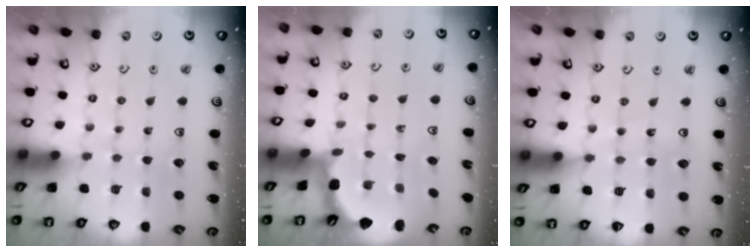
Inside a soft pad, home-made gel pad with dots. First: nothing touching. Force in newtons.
{"total": 1.9, "press": 1.9, "slide": 0.2}
{"total": 5.4, "press": 5.1, "slide": 1.7}